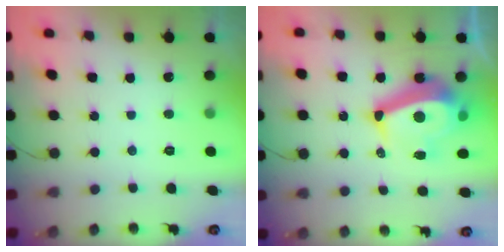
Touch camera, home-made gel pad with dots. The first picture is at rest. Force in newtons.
{"total": 11.5, "press": 11.1, "slide": 3.0}